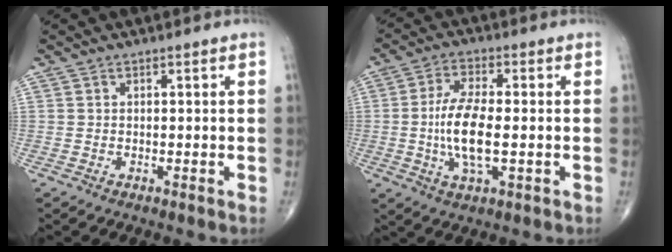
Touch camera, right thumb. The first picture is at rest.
{"total": 10.5, "force": [-1.0, 3.9, 9.8], "torque": [-0.201, 0.000, -0.019]}